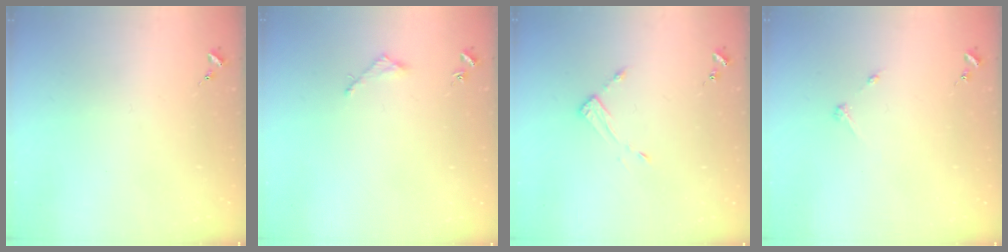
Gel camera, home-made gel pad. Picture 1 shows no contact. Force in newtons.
{"total": 2.0, "press": 2.0, "slide": 0.1}
{"total": 3.9, "press": 3.9, "slide": 0.4}
{"total": 2.6, "press": 2.6, "slide": 0.3}